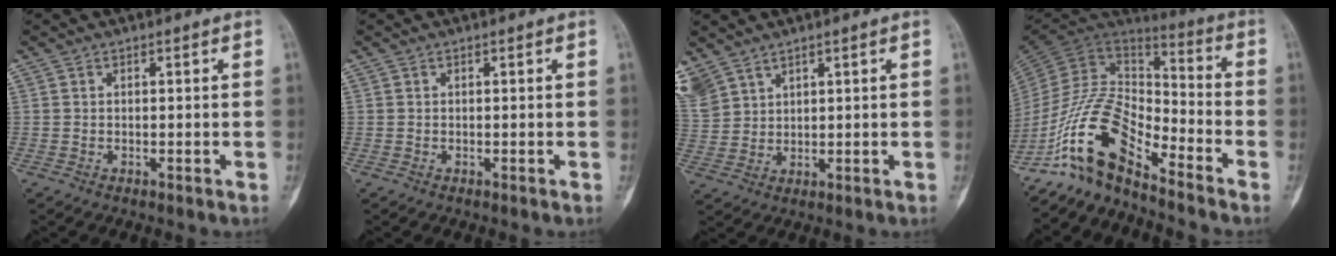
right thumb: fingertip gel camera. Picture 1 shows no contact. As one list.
[{"total": 0.0}, {"total": 9.9, "force": [6.4, 6.3, 4.1], "torque": [-0.116, -0.006, 0.145]}, {"total": 15.0, "force": [-10.4, 5.8, 9.2], "torque": [-0.157, 0.091, -0.207]}]